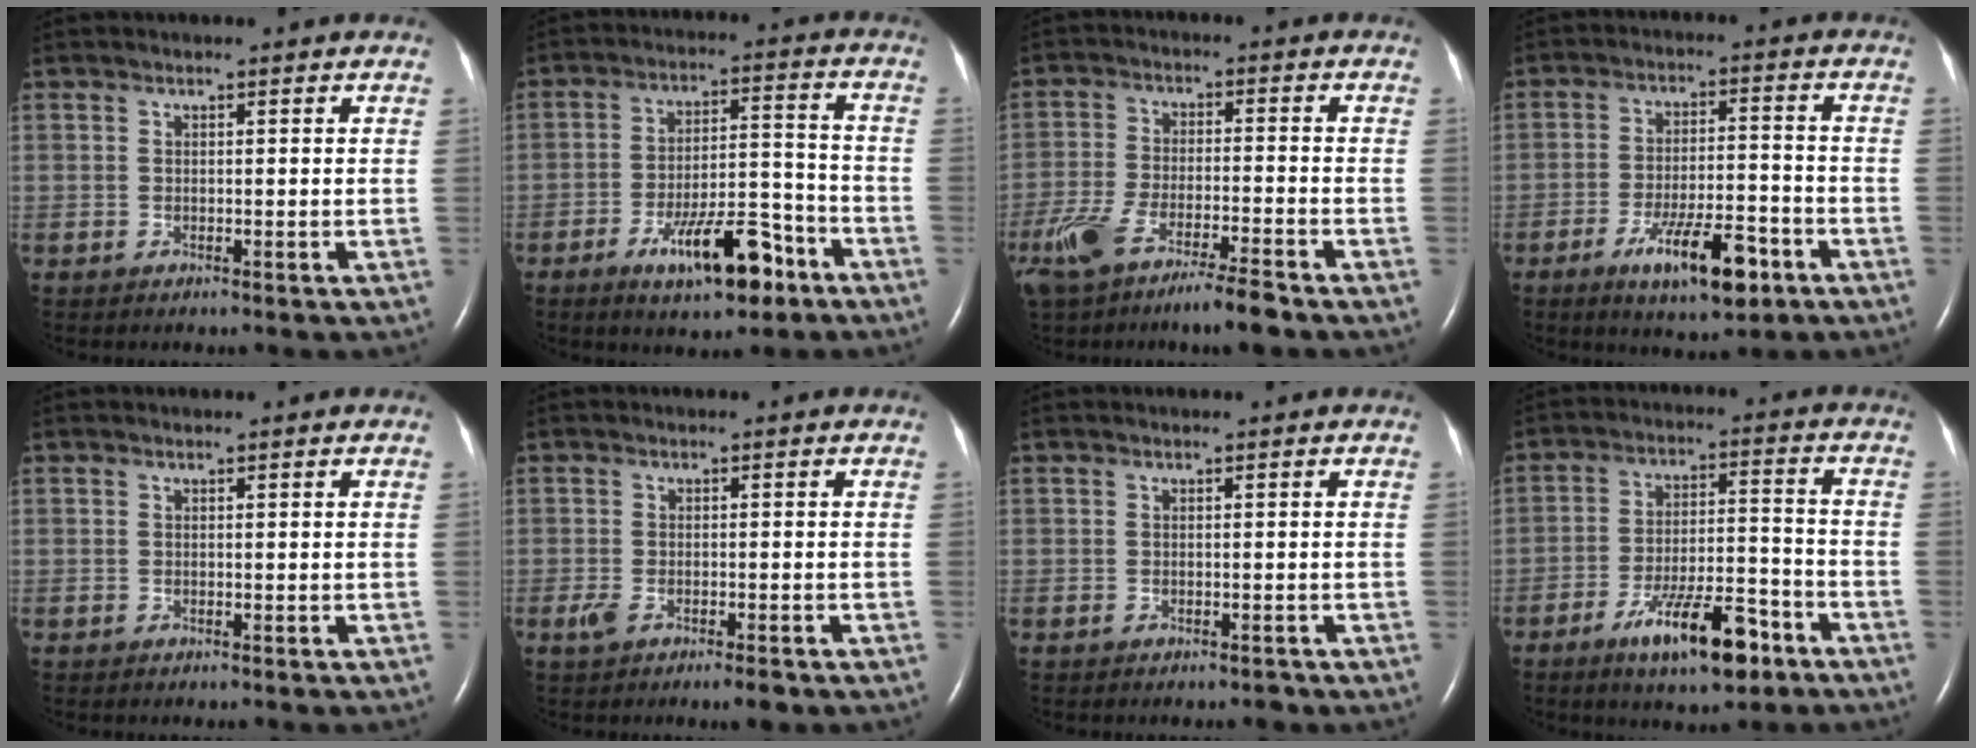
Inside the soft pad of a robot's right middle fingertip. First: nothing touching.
{"total": 11.4, "force": [-6.8, 3.4, 8.5], "torque": [-0.140, 0.009, -0.105]}
{"total": 10.6, "force": [-7.6, 1.2, 7.3], "torque": [-0.143, -0.018, -0.135]}
{"total": 10.3, "force": [-5.8, 2.5, 8.2], "torque": [-0.143, -0.007, -0.089]}
{"total": 0.0}
{"total": 3.7, "force": [-2.1, 1.1, 2.8], "torque": [-0.058, -0.005, -0.033]}
{"total": 0.9, "force": [-0.6, 0.4, 0.4], "torque": [-0.008, -0.001, -0.006]}
{"total": 11.8, "force": [-7.3, 2.9, 8.9], "torque": [-0.151, -0.001, -0.116]}